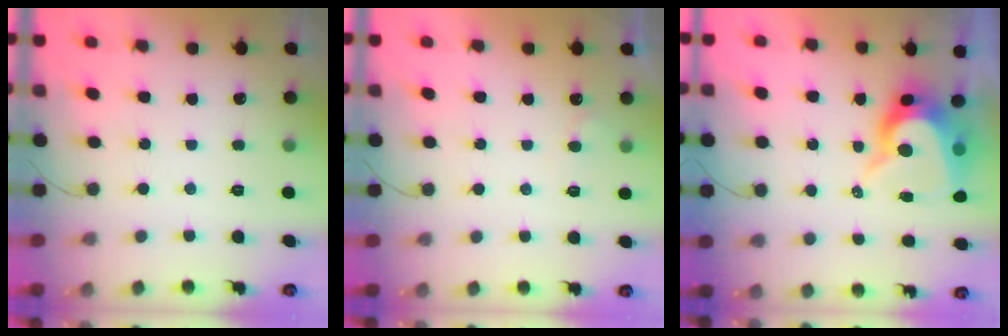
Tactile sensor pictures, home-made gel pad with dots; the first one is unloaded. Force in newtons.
{"total": 3.7, "press": 3.7, "slide": 0.3}
{"total": 10.2, "press": 10.2, "slide": 0.7}